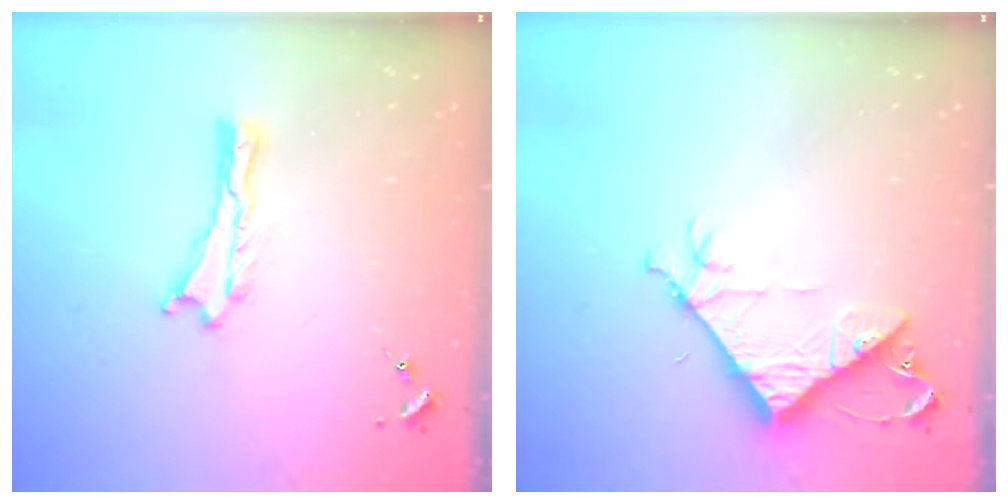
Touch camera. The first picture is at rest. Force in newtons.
{"total": 8.3, "press": 8.3, "slide": 0.8}